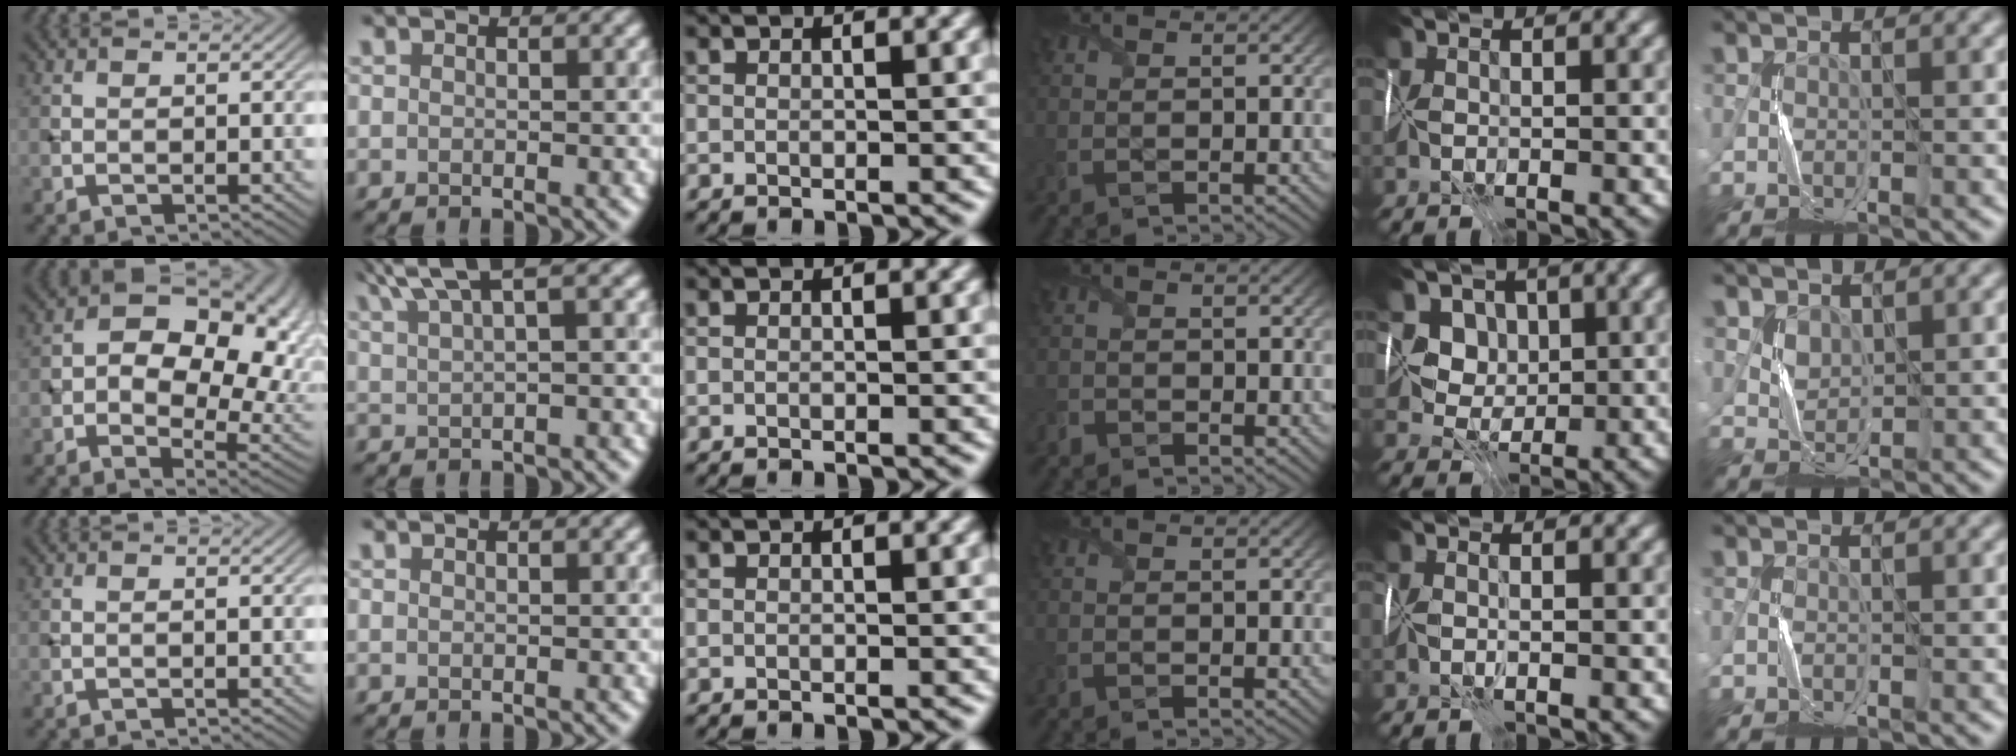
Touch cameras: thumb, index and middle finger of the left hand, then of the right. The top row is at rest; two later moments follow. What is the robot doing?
{"motion": "fold", "object": "map"}